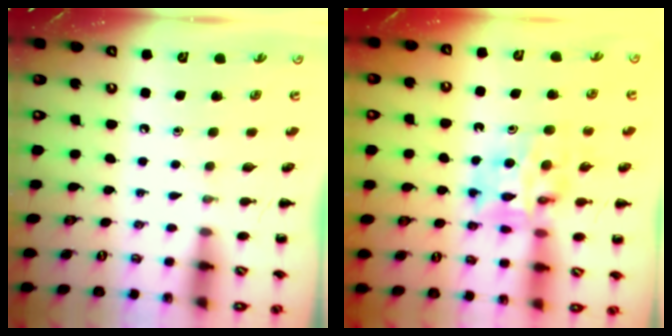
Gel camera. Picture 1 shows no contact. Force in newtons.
{"total": 11.1, "press": 10.5, "slide": 3.7}